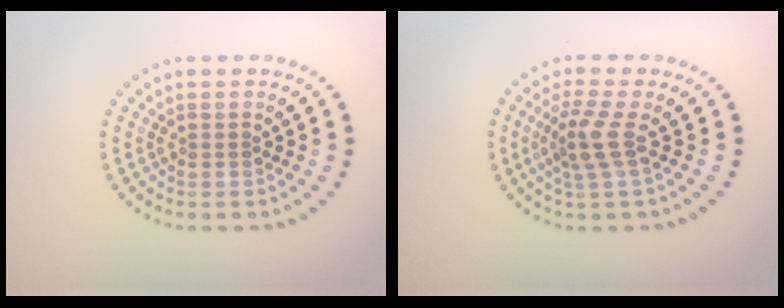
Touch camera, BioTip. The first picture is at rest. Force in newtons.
{"total": 2.8, "press": 2.1, "slide": 1.8}